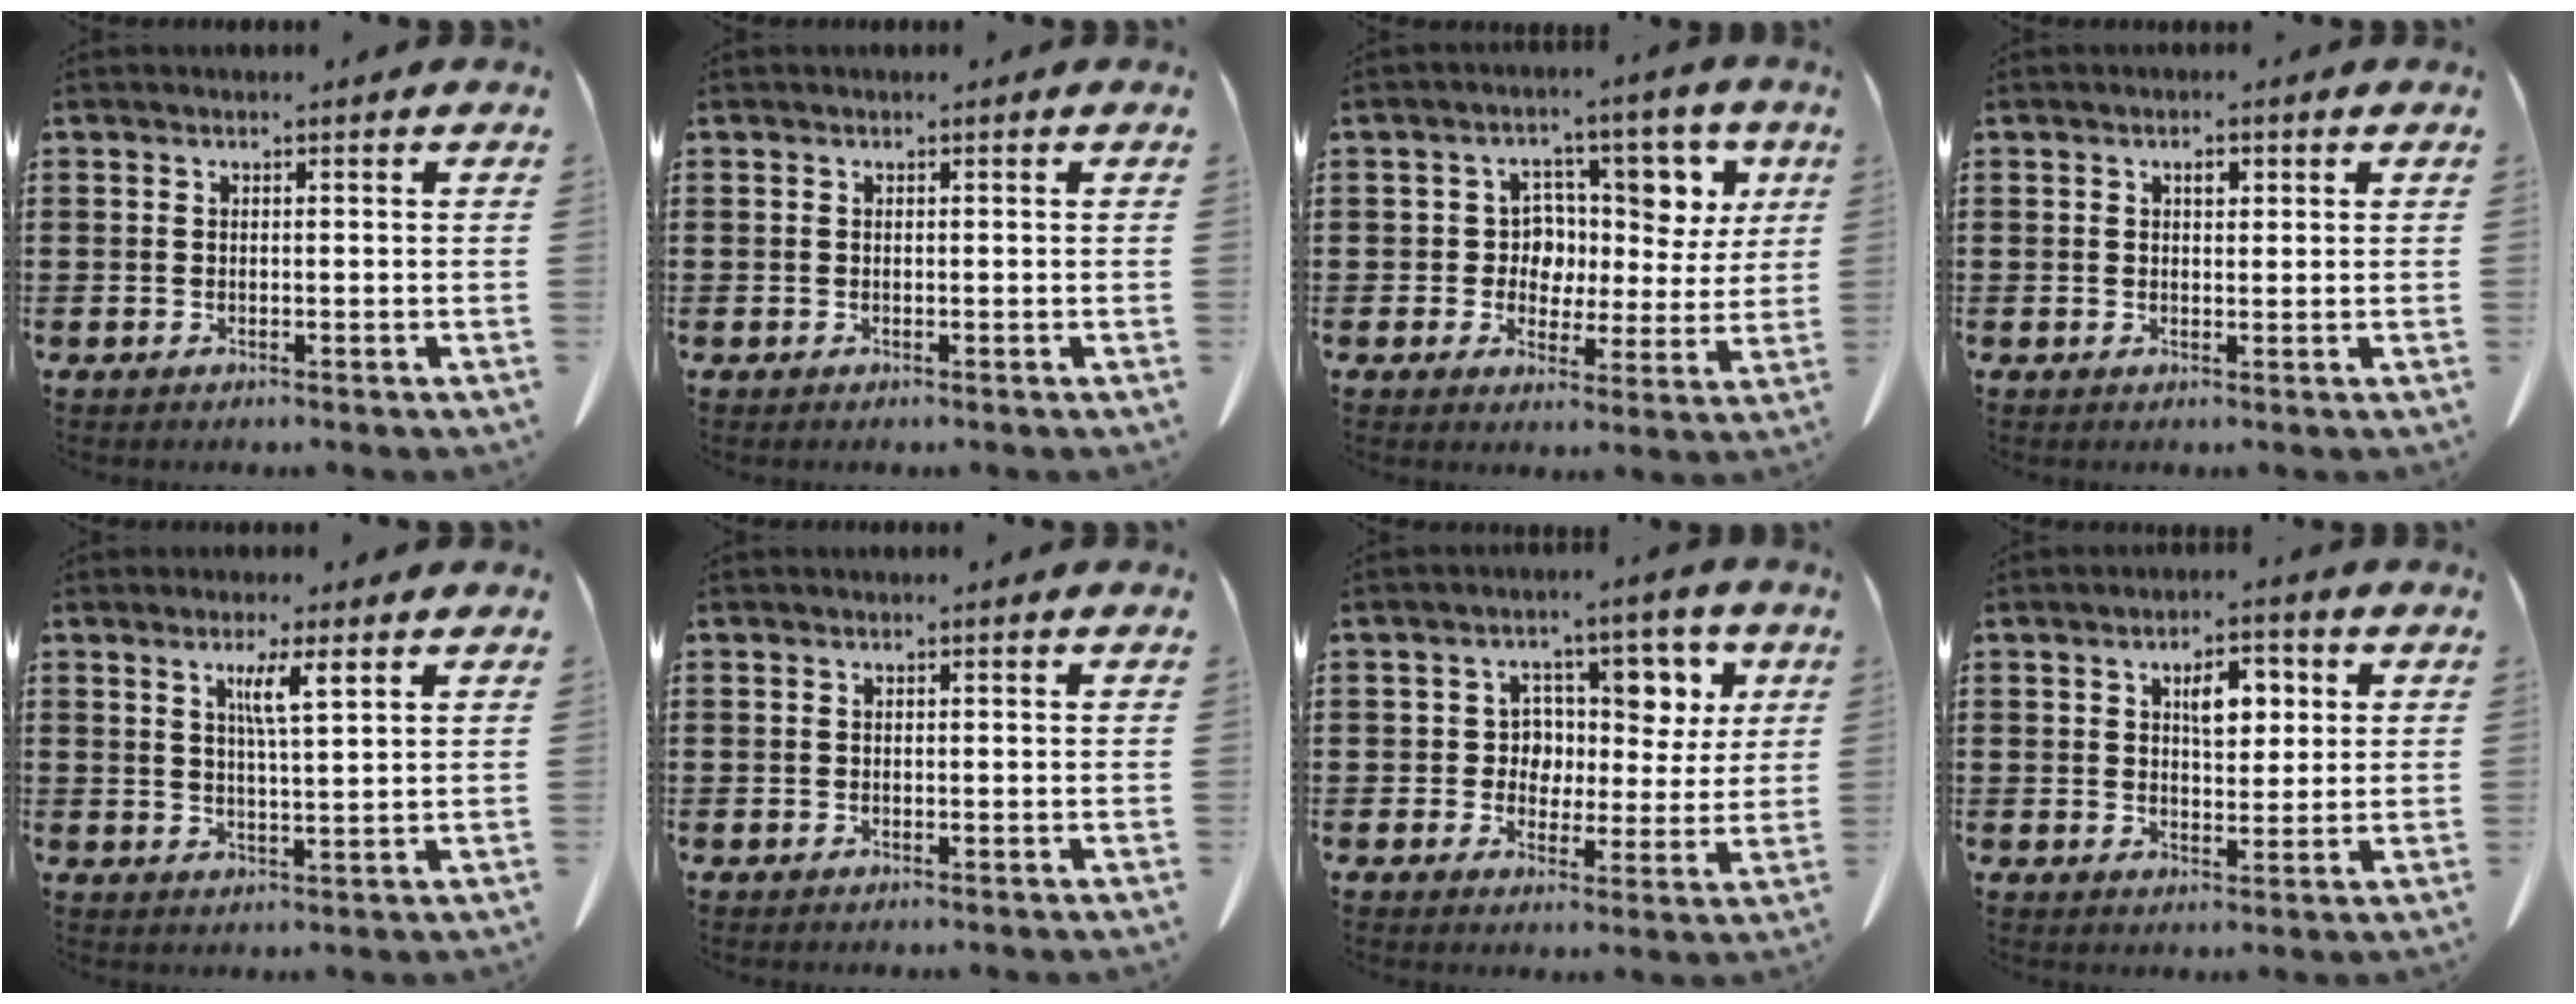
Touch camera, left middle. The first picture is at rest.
{"total": 0.0}
{"total": 7.4, "force": [3.0, 5.6, 3.8], "torque": [-0.086, -0.004, 0.050]}
{"total": 1.4, "force": [0.6, 0.7, 1.1], "torque": [-0.015, 0.003, 0.008]}
{"total": 4.4, "force": [2.5, -0.1, 3.6], "torque": [-0.068, -0.004, 0.039]}
{"total": 0.0}
{"total": 7.2, "force": [3.4, 5.3, 3.5], "torque": [-0.081, -0.004, 0.057]}
{"total": 5.0, "force": [2.0, 2.6, 3.7], "torque": [-0.056, 0.002, 0.027]}